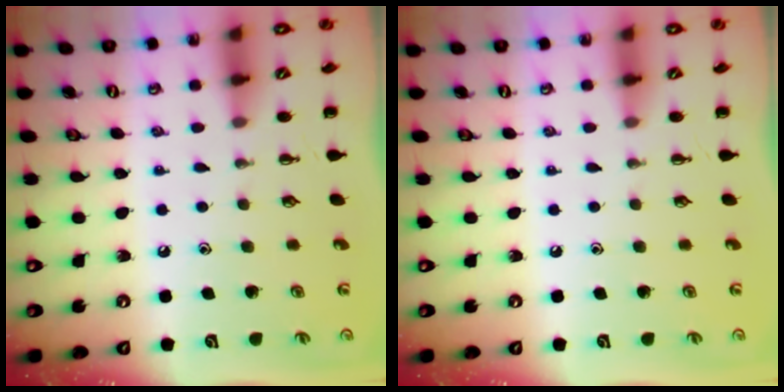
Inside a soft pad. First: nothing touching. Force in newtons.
{"total": 0.0}